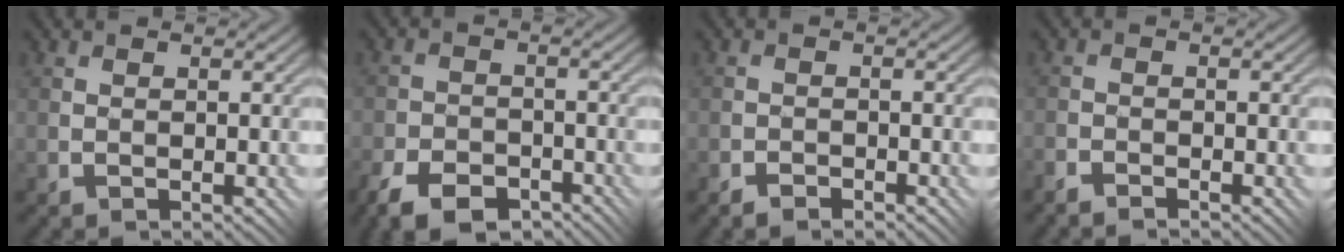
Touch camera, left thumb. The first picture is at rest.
{"total": 6.6, "force": [-5.1, 3.0, 3.0], "torque": [-0.063, -0.009, -0.096]}
{"total": 1.4, "force": [-1.4, 0.4, 0.2], "torque": [0.002, 0.005, -0.031]}
{"total": 2.0, "force": [-1.9, 0.4, 0.3], "torque": [-0.006, 0.002, -0.046]}